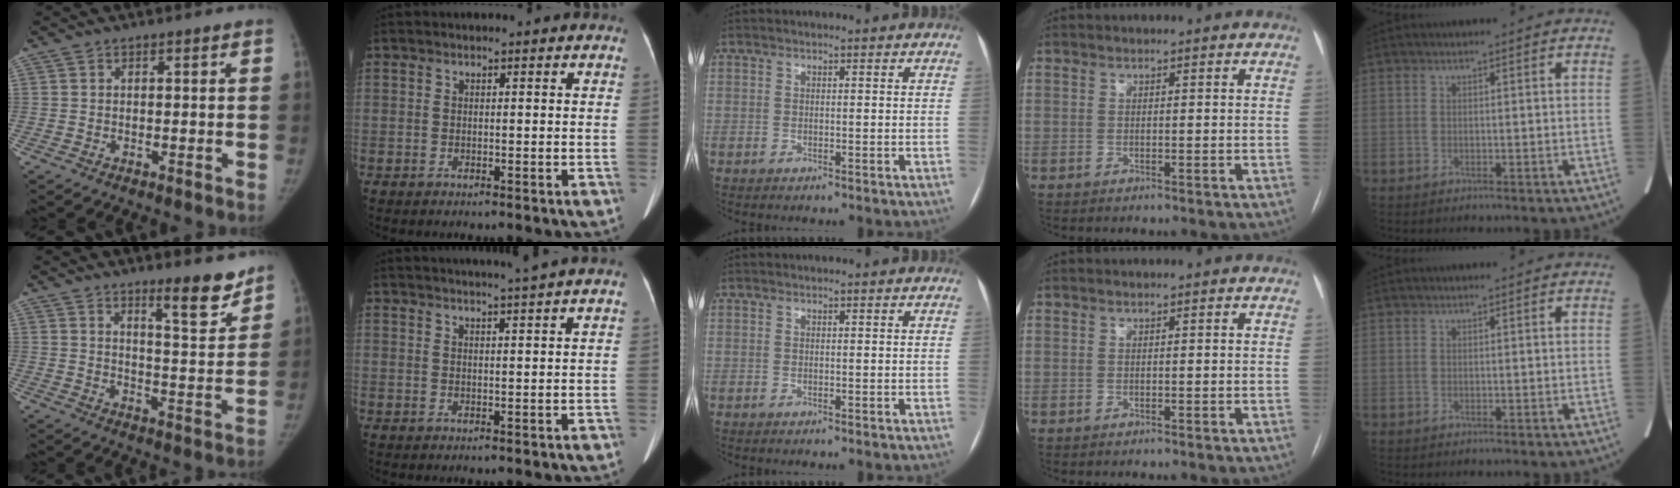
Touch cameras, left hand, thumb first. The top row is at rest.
{"thumb": {"total": 8.4, "force": [6.5, 1.6, 5.1], "torque": [-0.056, -0.058, 0.099]}, "index": {"total": 4.8, "force": [4.1, -1.4, 2.2], "torque": [-0.027, 0.003, 0.054]}}